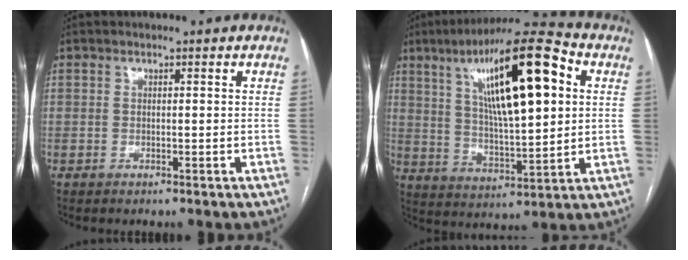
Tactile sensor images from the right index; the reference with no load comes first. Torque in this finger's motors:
{"motor_torque": [1.30, 0.84, 0.53, 0.21]}